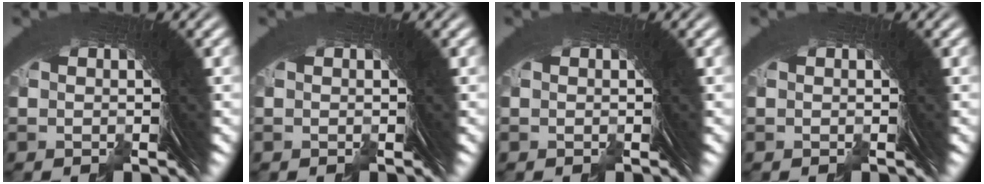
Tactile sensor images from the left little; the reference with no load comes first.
{"total": 0.0}
{"total": 0.0}
{"total": 0.0}